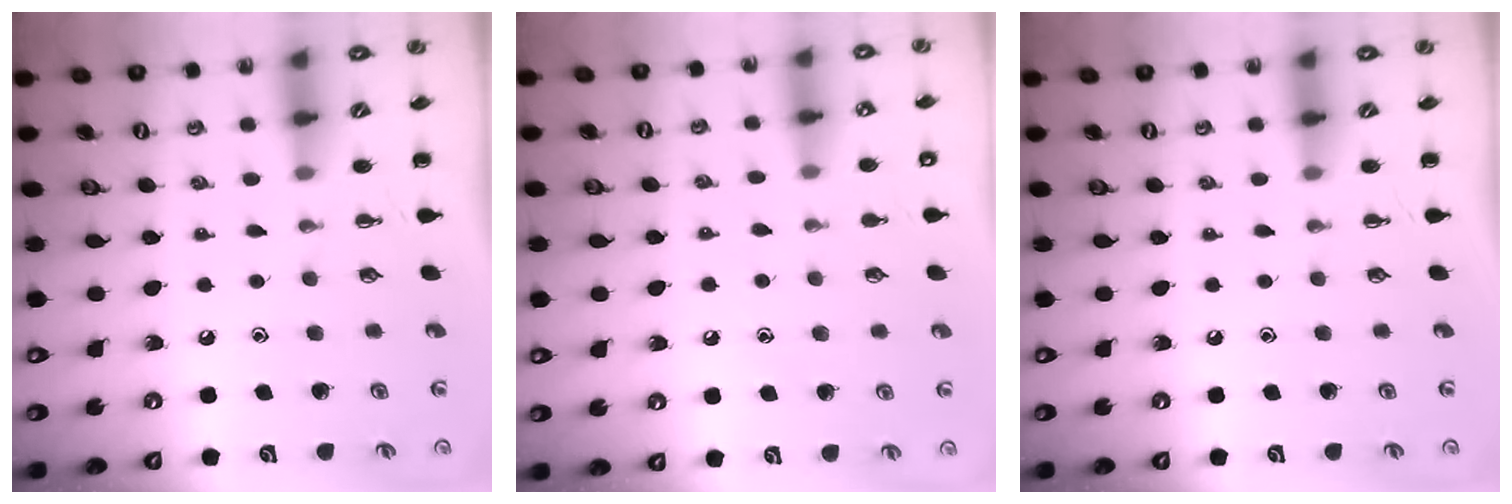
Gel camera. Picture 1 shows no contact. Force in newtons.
{"total": 8.3, "press": 8.0, "slide": 2.4}
{"total": 0.0}